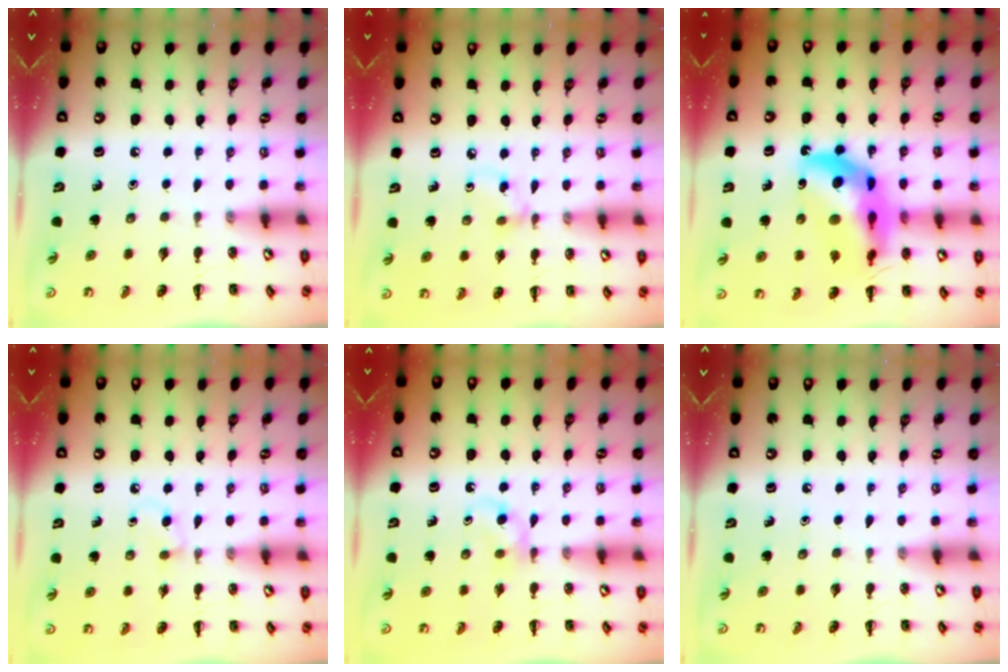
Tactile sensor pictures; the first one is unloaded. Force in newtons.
{"total": 3.6, "press": 3.3, "slide": 1.4}
{"total": 20.6, "press": 20.0, "slide": 5.0}
{"total": 3.3, "press": 2.9, "slide": 1.6}
{"total": 2.5, "press": 2.3, "slide": 1.0}
{"total": 0.0}